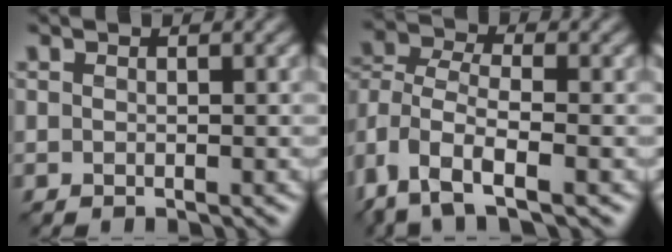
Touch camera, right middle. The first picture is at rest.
{"total": 7.0, "force": [-3.5, 3.4, 5.1], "torque": [-0.106, -0.004, -0.082]}